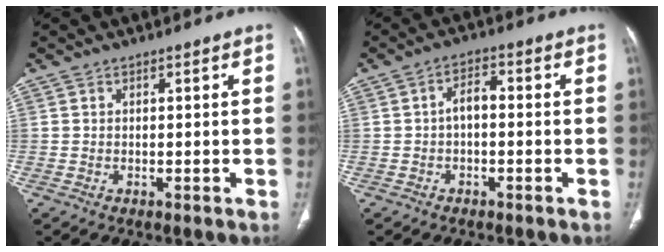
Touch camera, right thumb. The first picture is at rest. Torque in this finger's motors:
{"motor_torque": [0.65, 0.59, 0.65, 0.37, 0.01]}